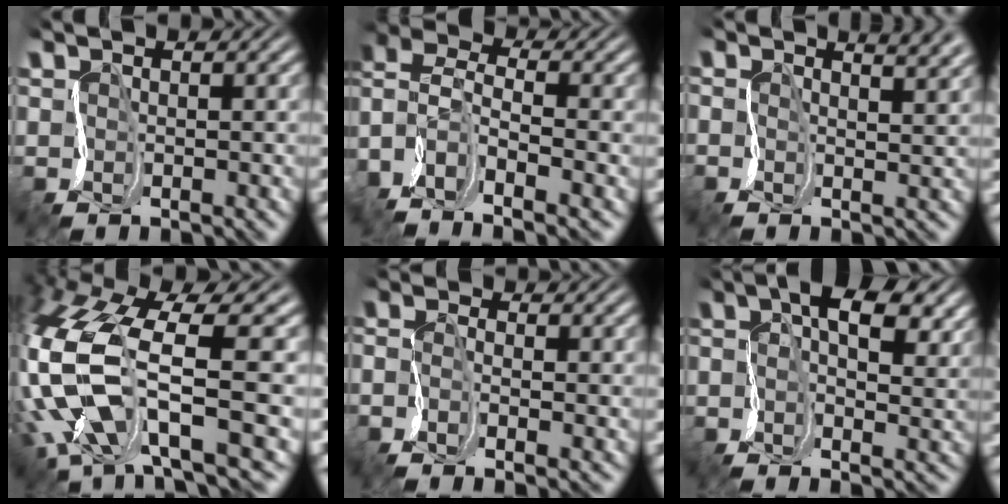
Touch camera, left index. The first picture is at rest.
{"total": 8.6, "force": [-4.5, 4.3, 6.0], "torque": [-0.144, 0.000, -0.067]}
{"total": 5.0, "force": [2.7, 2.0, 3.8], "torque": [-0.035, 0.029, 0.011]}
{"total": 12.1, "force": [-1.1, 5.5, 10.7], "torque": [-0.261, 0.001, -0.003]}
{"total": 3.5, "force": [-2.4, 1.2, 2.3], "torque": [-0.054, -0.012, -0.040]}
{"total": 7.5, "force": [2.5, 3.3, 6.2], "torque": [-0.123, 0.011, 0.032]}